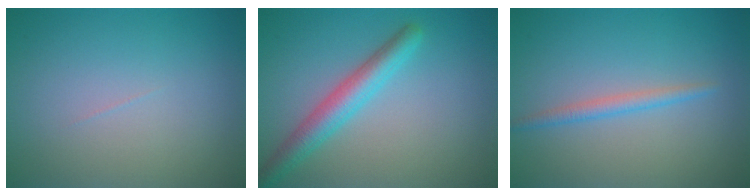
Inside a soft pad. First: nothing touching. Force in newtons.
{"total": 3.8, "press": 3.8, "slide": 0.1}
{"total": 1.6, "press": 1.6, "slide": 0.0}